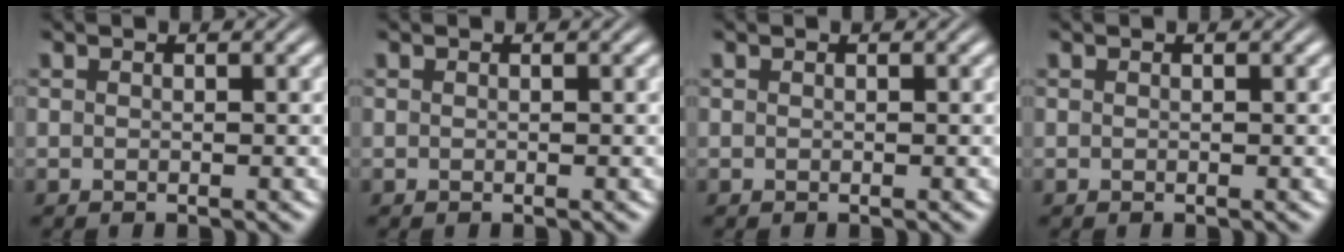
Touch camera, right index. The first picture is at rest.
{"total": 0.0}
{"total": 0.0}
{"total": 0.0}